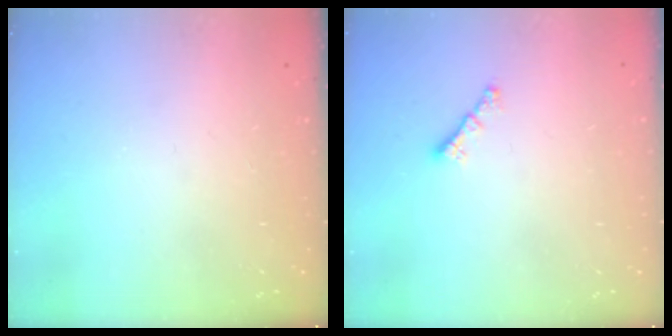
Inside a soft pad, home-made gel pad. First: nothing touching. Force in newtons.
{"total": 0.8, "press": 0.7, "slide": 0.4}